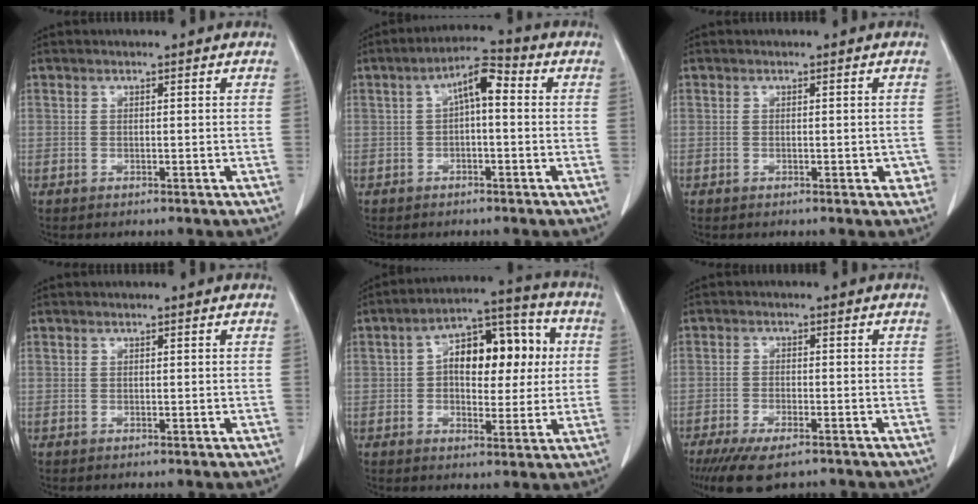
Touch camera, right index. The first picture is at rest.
{"total": 5.9, "force": [0.7, 1.8, 5.5], "torque": [-0.095, 0.028, 0.009]}
{"total": 1.8, "force": [-0.4, 1.1, 1.4], "torque": [-0.006, 0.004, -0.002]}
{"total": 0.0}
{"total": 13.8, "force": [1.9, 6.8, 11.9], "torque": [-0.175, 0.043, 0.029]}
{"total": 8.7, "force": [-6.4, 2.7, 5.2], "torque": [-0.083, -0.014, -0.102]}